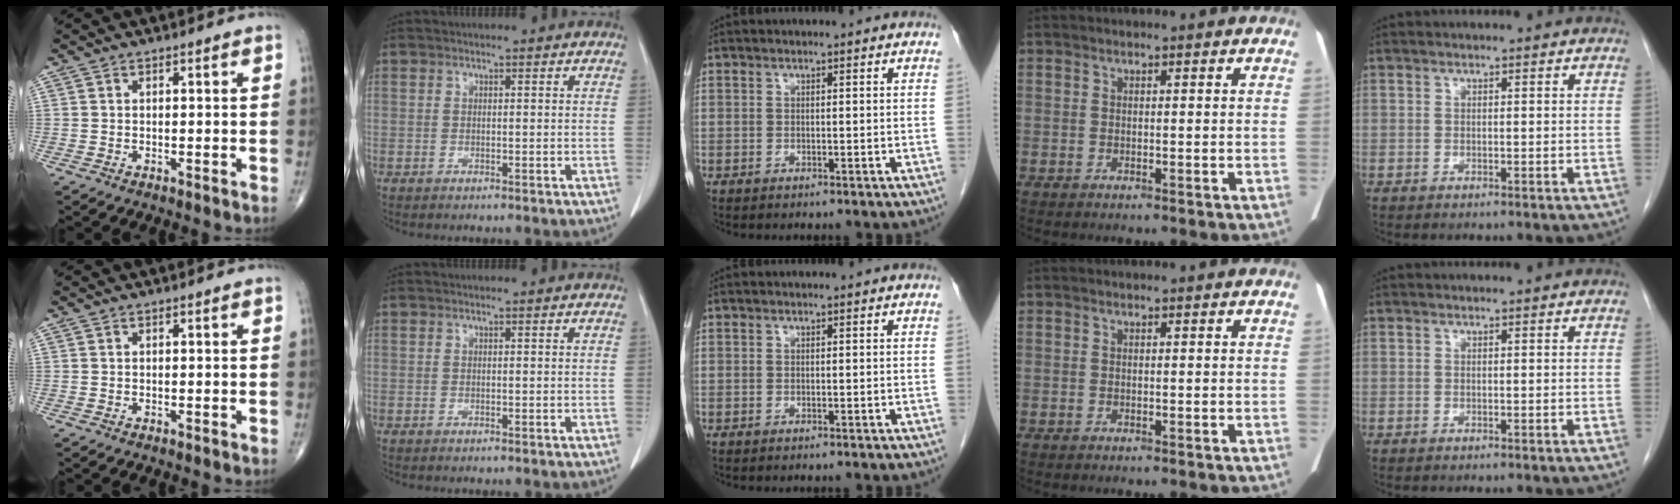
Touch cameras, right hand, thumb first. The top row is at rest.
{}